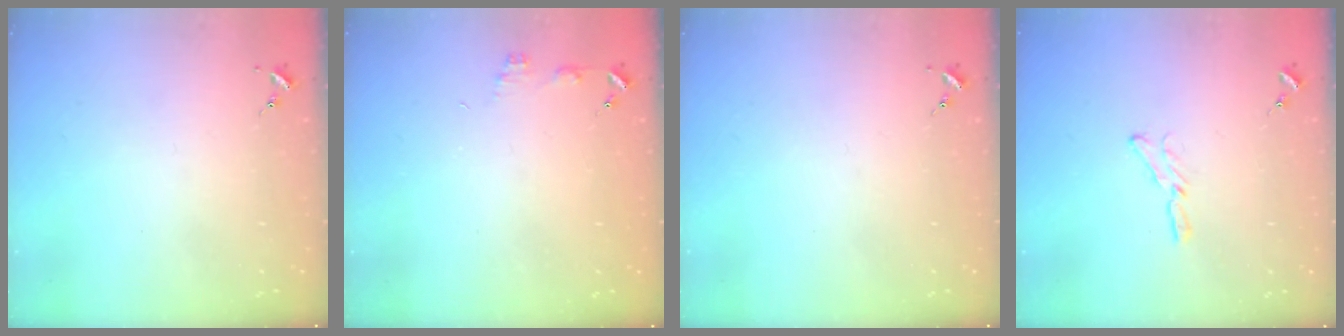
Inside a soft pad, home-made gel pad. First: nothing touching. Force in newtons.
{"total": 4.6, "press": 4.5, "slide": 0.4}
{"total": 0.0}
{"total": 4.7, "press": 4.7, "slide": 0.5}